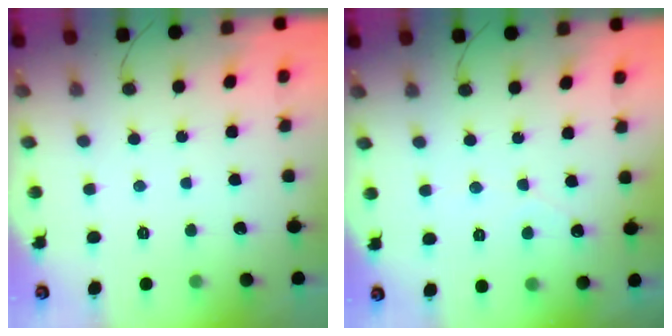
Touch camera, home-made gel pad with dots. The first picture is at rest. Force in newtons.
{"total": 1.6, "press": 1.6, "slide": 0.1}